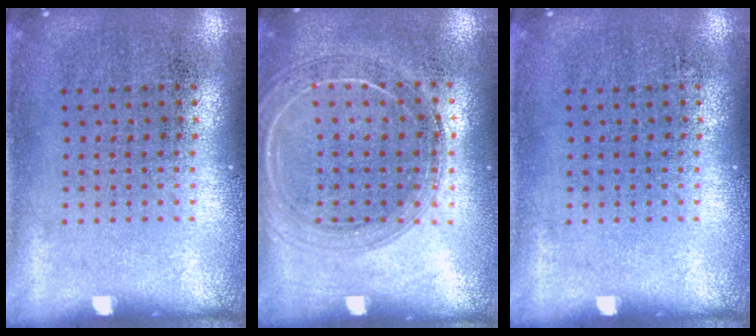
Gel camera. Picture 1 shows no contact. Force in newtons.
{"total": 1.6, "press": 1.6, "slide": 0.4}
{"total": 0.0}